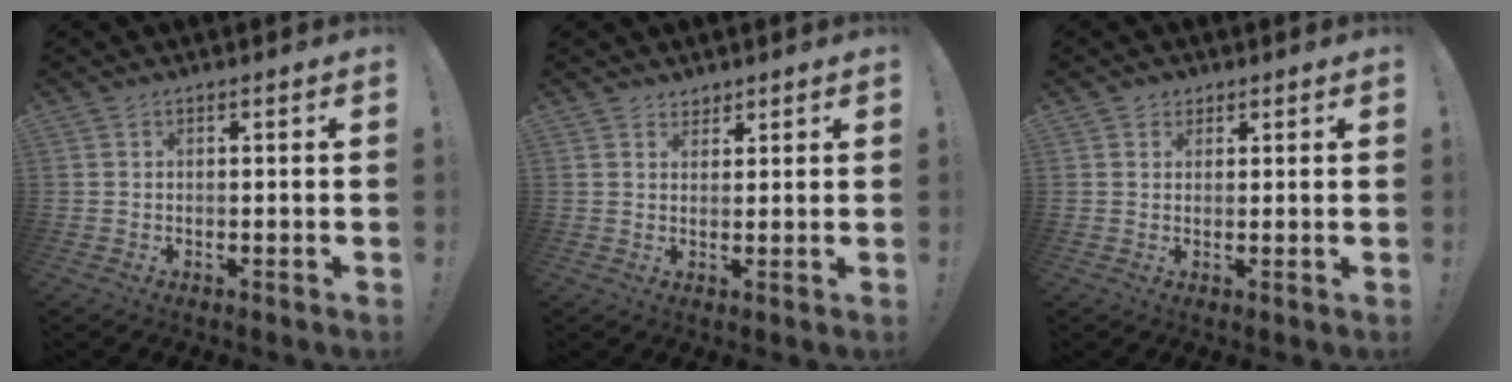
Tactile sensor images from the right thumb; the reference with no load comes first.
{"total": 2.5, "force": [2.1, 1.3, 0.1], "torque": [0.003, -0.013, 0.038]}
{"total": 2.3, "force": [1.3, 1.8, 0.4], "torque": [-0.001, -0.004, 0.022]}